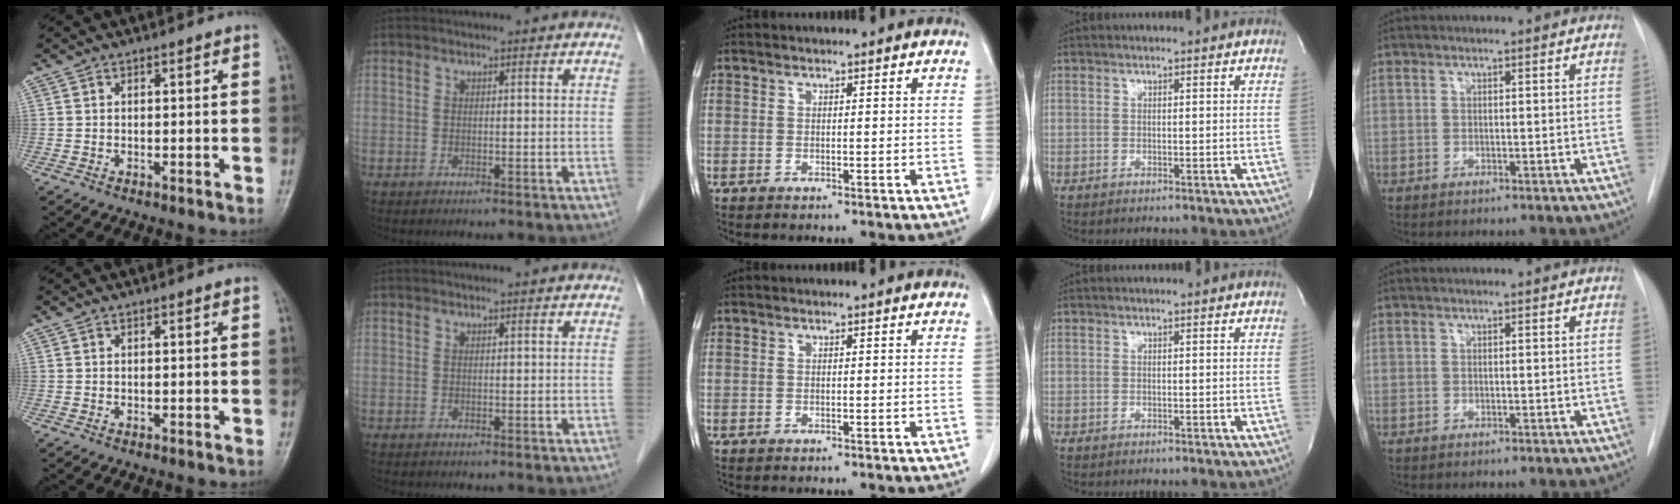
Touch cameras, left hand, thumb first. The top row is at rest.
{}